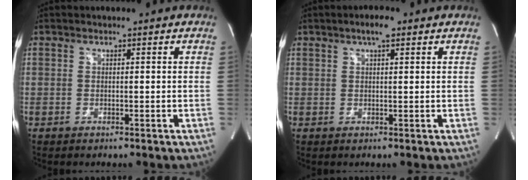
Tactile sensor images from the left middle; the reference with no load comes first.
{"total": 2.9, "force": [1.8, 0.5, 2.2], "torque": [-0.043, 0.008, 0.028]}